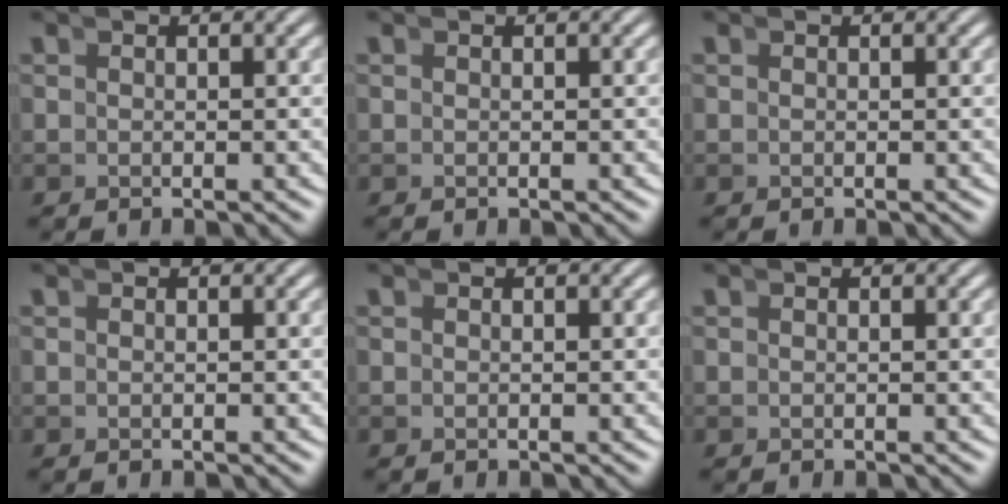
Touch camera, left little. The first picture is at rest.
{"total": 0.0}
{"total": 0.0}
{"total": 0.0}
{"total": 0.0}
{"total": 0.0}